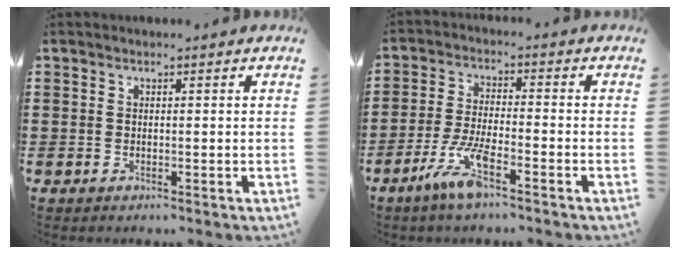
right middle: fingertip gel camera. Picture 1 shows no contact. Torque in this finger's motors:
{"motor_torque": [1.66, 0.48, 0.22, 0.05]}